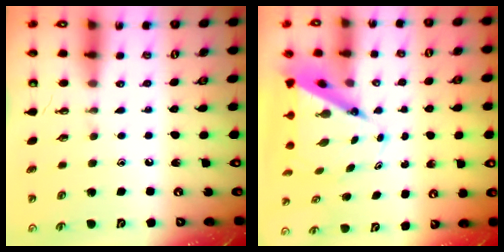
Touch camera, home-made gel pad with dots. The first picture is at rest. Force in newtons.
{"total": 8.6, "press": 8.5, "slide": 0.8}